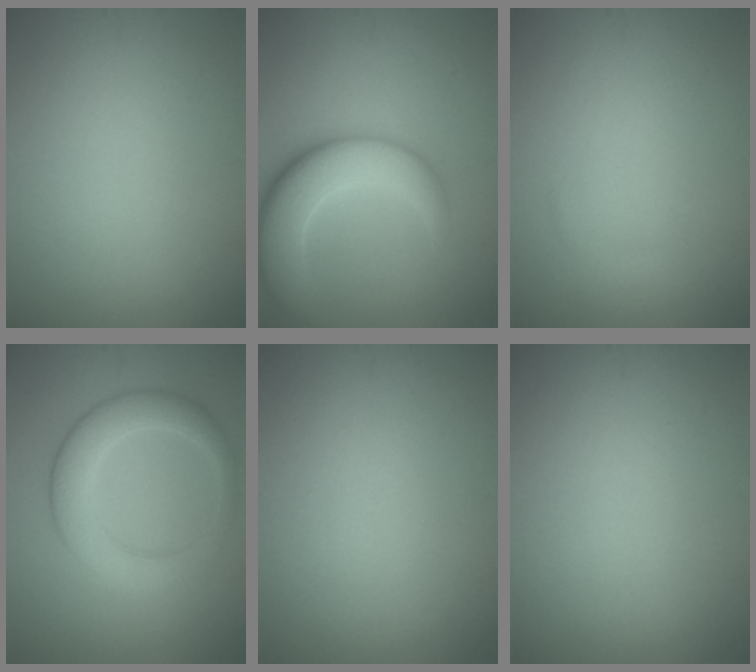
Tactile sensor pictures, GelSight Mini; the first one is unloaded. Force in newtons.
{"total": 7.0, "press": 7.0, "slide": 0.5}
{"total": 0.6, "press": 0.6, "slide": 0.0}
{"total": 5.0, "press": 5.0, "slide": 0.3}
{"total": 0.0}
{"total": 0.0}